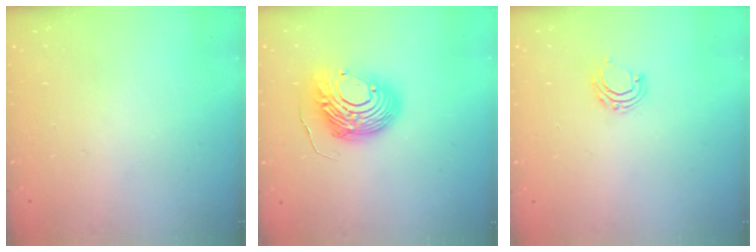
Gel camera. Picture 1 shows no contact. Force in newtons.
{"total": 14.0, "press": 14.0, "slide": 1.1}
{"total": 6.6, "press": 6.6, "slide": 0.7}